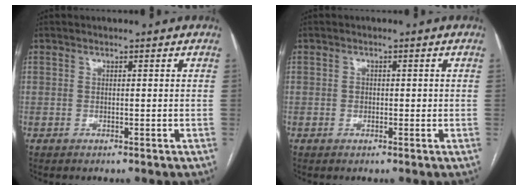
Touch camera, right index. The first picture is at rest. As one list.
[{"total": 1.2, "force": [-0.1, 1.1, 0.6], "torque": [-0.009, 0.003, -0.001]}]